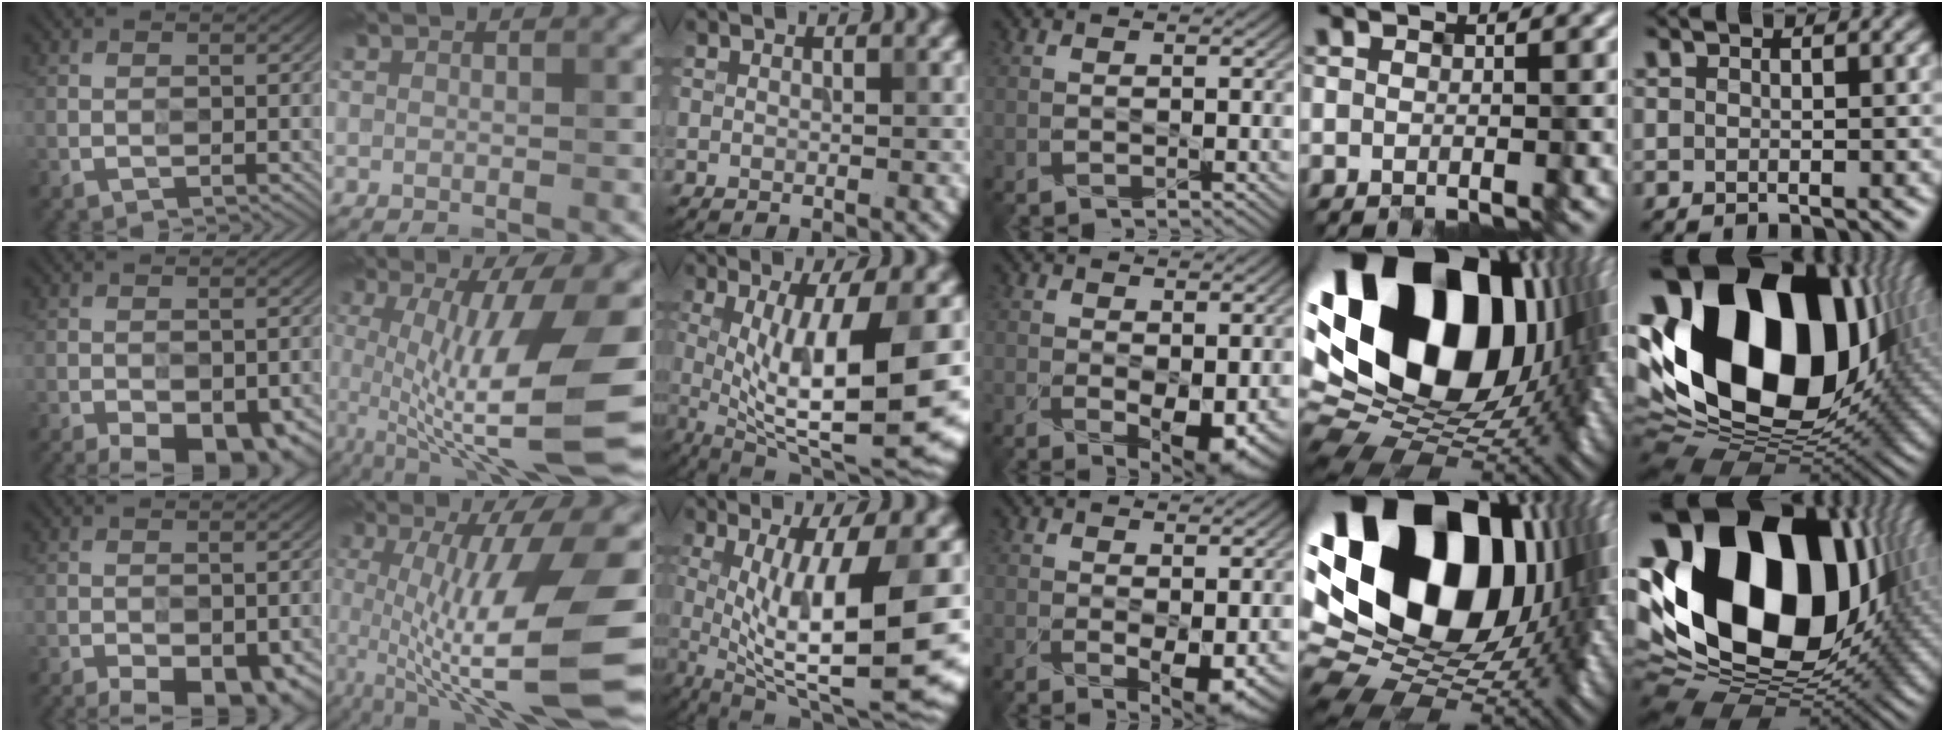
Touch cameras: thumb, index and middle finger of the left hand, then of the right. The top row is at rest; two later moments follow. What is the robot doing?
{"motion": "extract", "object": "power strip"}